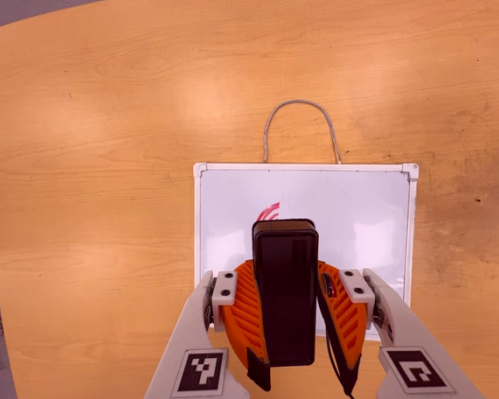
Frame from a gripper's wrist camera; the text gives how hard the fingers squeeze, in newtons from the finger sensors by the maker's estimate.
{"total": 6.9, "left": 6.1, "right": 7.7}